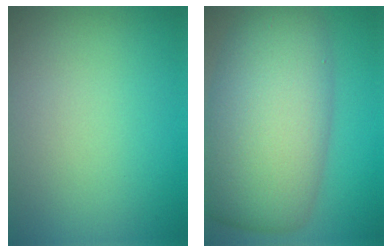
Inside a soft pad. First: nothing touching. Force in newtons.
{"total": 10.1, "press": 10.0, "slide": 0.7}